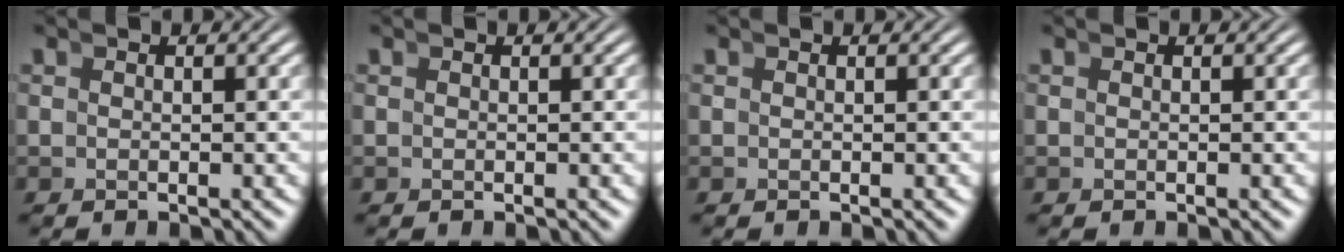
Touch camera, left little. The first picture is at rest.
{"total": 0.0}
{"total": 0.0}
{"total": 0.0}